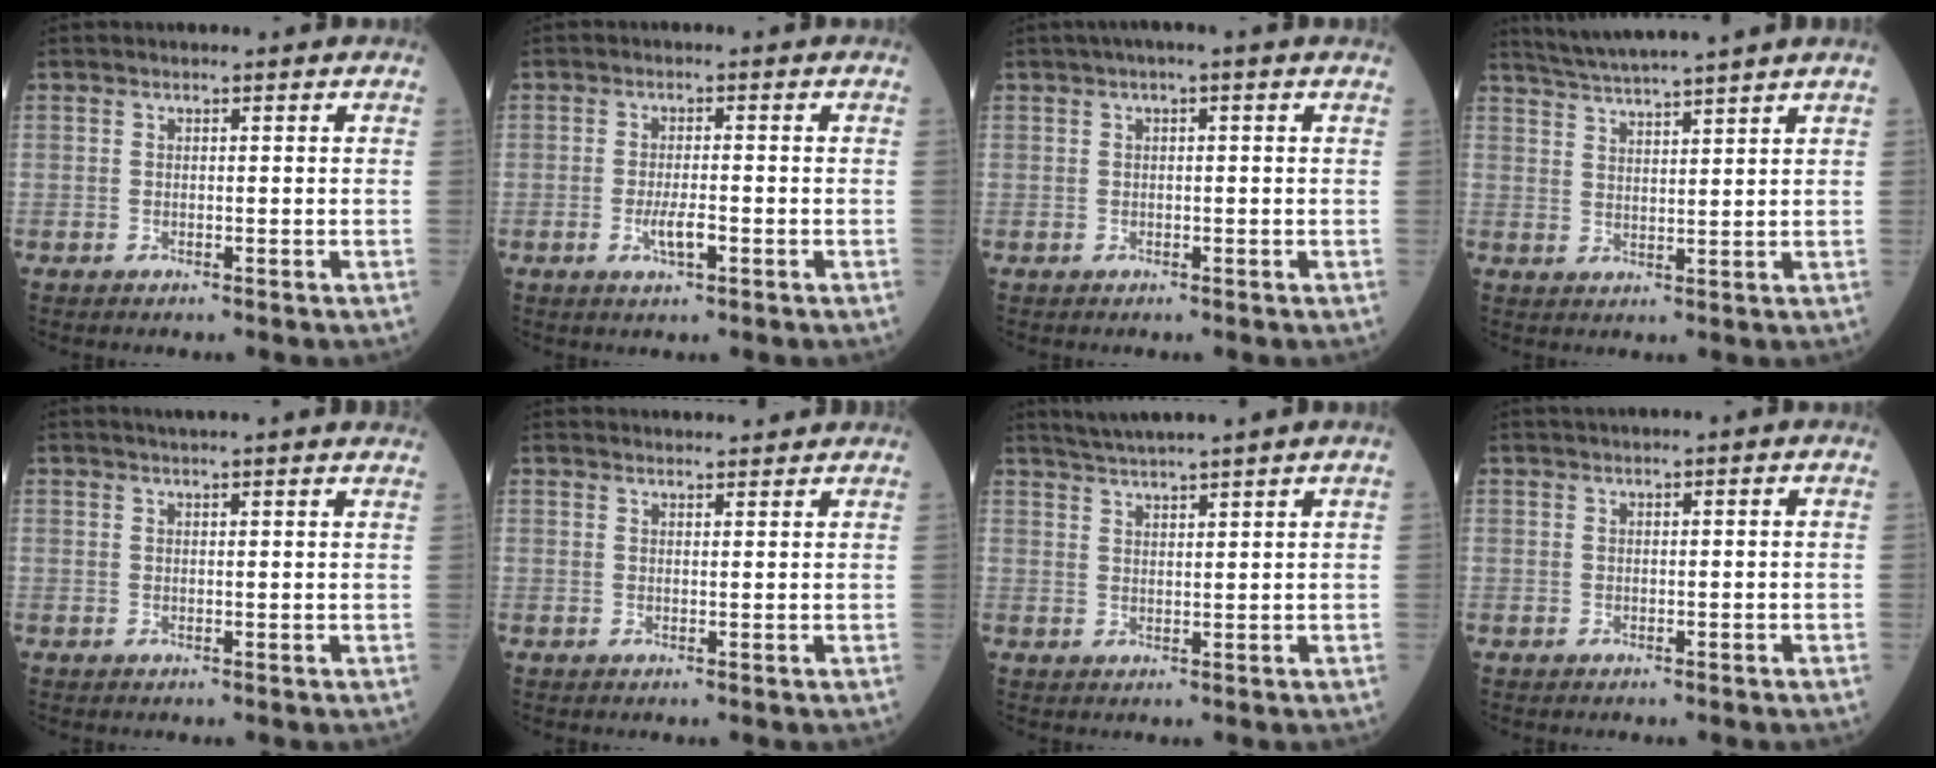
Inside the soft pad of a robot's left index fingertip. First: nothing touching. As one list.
[{"total": 3.2, "force": [-1.2, 0.6, 2.9], "torque": [-0.061, -0.002, -0.021]}, {"total": 2.1, "force": [0.9, 0.0, 1.9], "torque": [-0.033, 0.013, 0.012]}, {"total": 9.2, "force": [8.2, -1.7, 3.7], "torque": [-0.069, 0.015, 0.129]}, {"total": 8.9, "force": [8.0, -0.1, 3.8], "torque": [-0.053, 0.025, 0.084]}, {"total": 8.1, "force": [7.8, 0.8, 1.9], "torque": [-0.024, 0.028, 0.096]}, {"total": 5.9, "force": [5.2, -1.5, 2.4], "torque": [-0.045, 0.015, 0.091]}, {"total": 0.8, "force": [0.6, -0.2, 0.6], "torque": [-0.016, 0.008, 0.017]}]